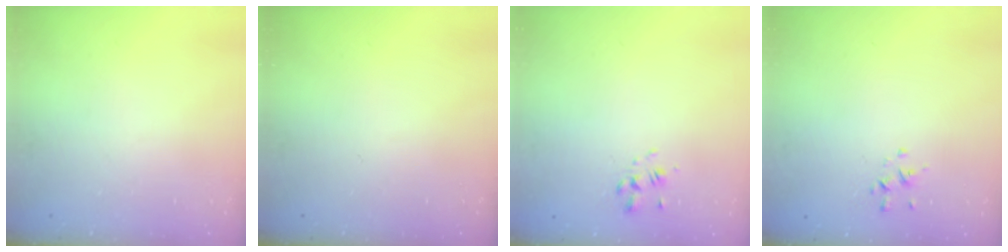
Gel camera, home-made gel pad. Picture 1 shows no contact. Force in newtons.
{"total": 0.0}
{"total": 0.9, "press": 0.7, "slide": 0.6}
{"total": 0.6, "press": 0.4, "slide": 0.5}